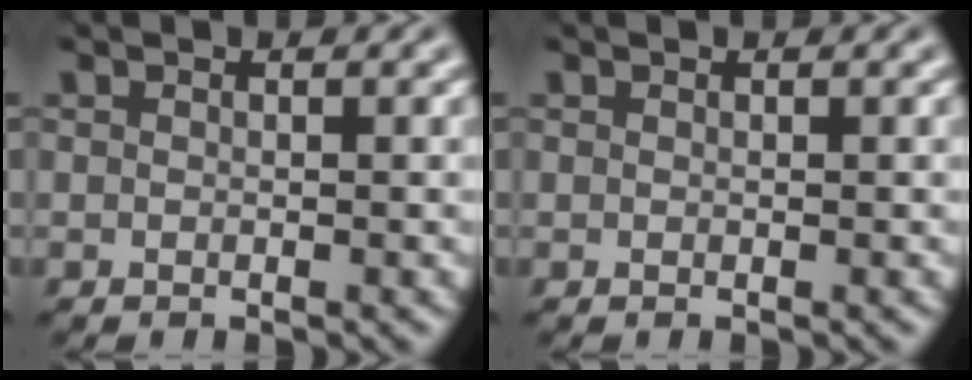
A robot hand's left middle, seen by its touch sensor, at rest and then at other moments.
{"total": 0.0}